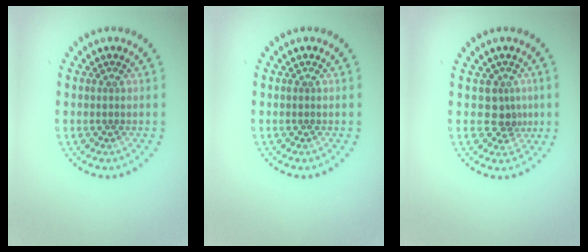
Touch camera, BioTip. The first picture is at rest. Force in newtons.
{"total": 0.0}
{"total": 2.4, "press": 1.8, "slide": 1.5}